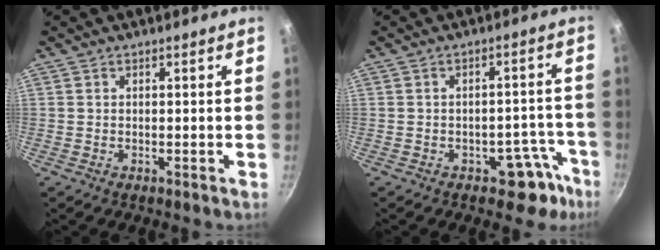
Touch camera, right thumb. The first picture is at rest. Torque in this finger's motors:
{"motor_torque": [2.67, 2.34, 0.31, -0.65, -0.05]}